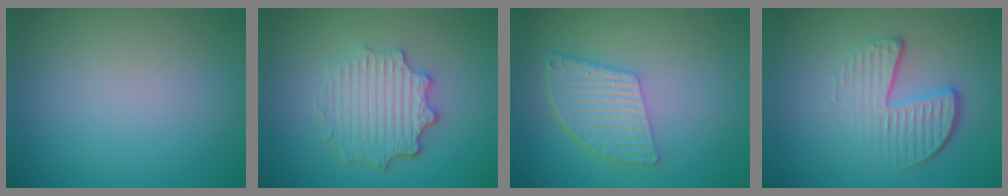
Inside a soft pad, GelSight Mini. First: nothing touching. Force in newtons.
{"total": 4.7, "press": 3.7, "slide": 2.9}
{"total": 5.2, "press": 3.9, "slide": 3.5}
{"total": 4.3, "press": 2.8, "slide": 3.3}